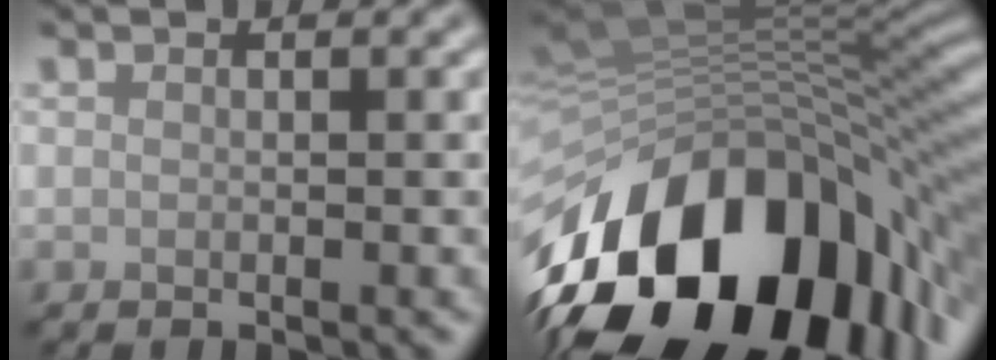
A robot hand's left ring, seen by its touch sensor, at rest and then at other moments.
{"total": 17.6, "force": [-6.2, 10.4, 12.8], "torque": [-0.214, -0.004, -0.104]}